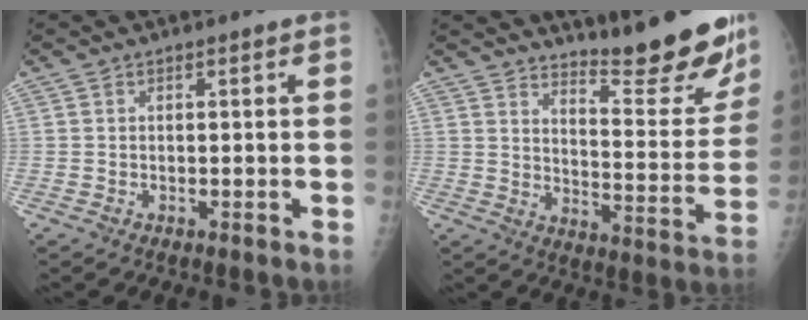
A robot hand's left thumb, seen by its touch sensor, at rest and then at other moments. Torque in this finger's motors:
{"motor_torque": [0.36, 0.27, -0.05, -0.41, 0.08]}